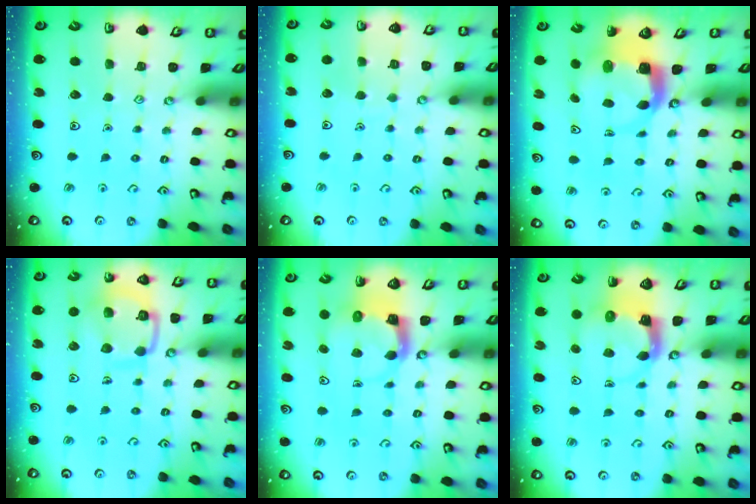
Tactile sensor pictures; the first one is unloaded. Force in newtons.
{"total": 2.8, "press": 2.8, "slide": 0.1}
{"total": 5.7, "press": 5.7, "slide": 0.8}
{"total": 11.9, "press": 11.8, "slide": 1.0}
{"total": 3.7, "press": 3.6, "slide": 0.7}
{"total": 3.8, "press": 3.8, "slide": 0.6}